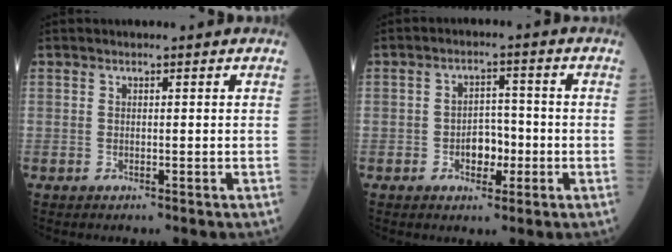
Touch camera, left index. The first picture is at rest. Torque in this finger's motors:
{"motor_torque": [0.12, -0.02, 0.05, 0.02]}